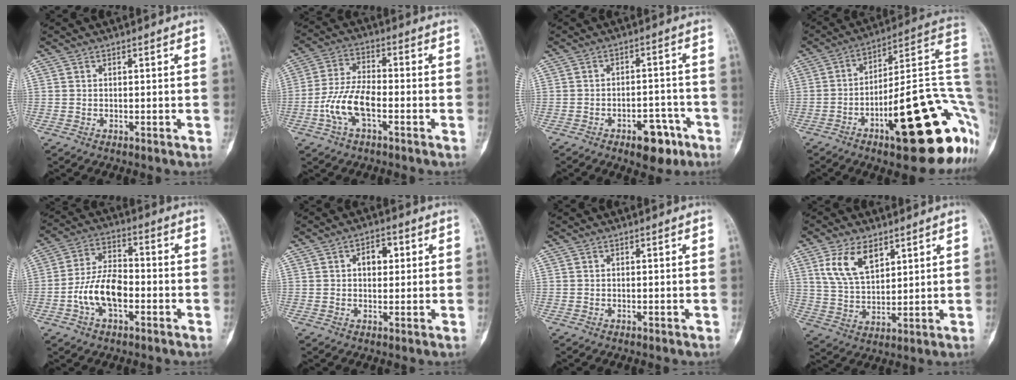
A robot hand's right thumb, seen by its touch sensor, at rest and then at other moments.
{"total": 9.4, "force": [-3.1, 4.3, 7.8], "torque": [-0.166, 0.027, -0.062]}
{"total": 7.8, "force": [-4.5, 4.0, 5.0], "torque": [-0.040, 0.033, -0.061]}
{"total": 26.8, "force": [-8.1, 7.7, 24.4], "torque": [-0.260, 0.046, -0.108]}
{"total": 10.6, "force": [-3.1, 5.7, 8.3], "torque": [-0.153, 0.031, -0.062]}
{"total": 4.5, "force": [1.1, 3.0, 3.1], "torque": [-0.030, 0.008, 0.013]}
{"total": 0.0}
{"total": 9.7, "force": [5.1, 5.2, 6.4], "torque": [-0.109, -0.020, 0.106]}